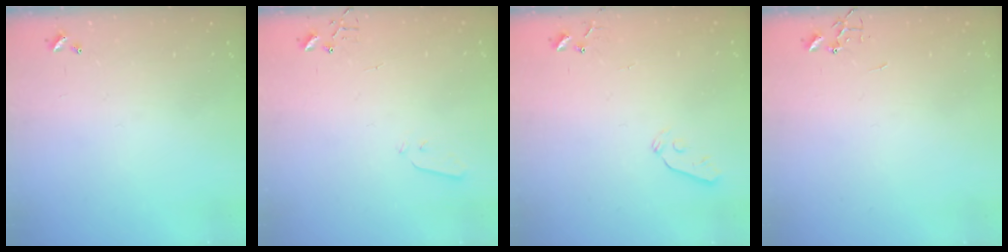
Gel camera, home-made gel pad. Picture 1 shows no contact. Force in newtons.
{"total": 3.0, "press": 2.9, "slide": 0.7}
{"total": 4.1, "press": 4.0, "slide": 0.6}
{"total": 0.0}